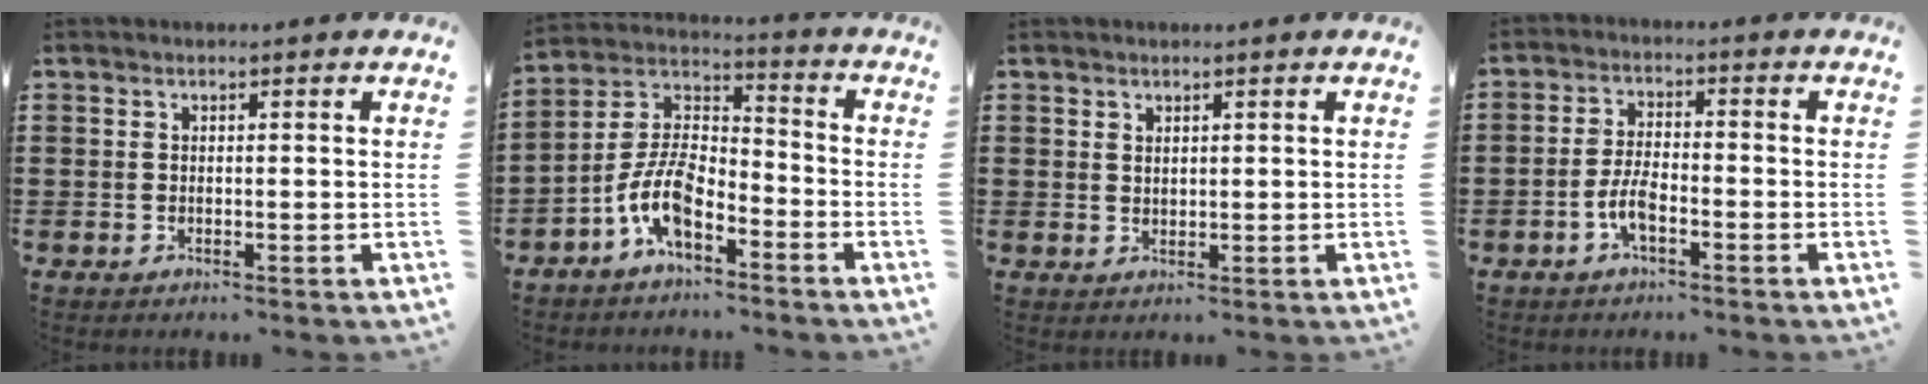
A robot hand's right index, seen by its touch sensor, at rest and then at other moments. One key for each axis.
{"total": 9.1, "fx": -5.1, "fy": 3.9, "fz": 6.5, "tx": -0.160, "ty": -0.007, "tz": -0.103}
{"total": 1.2, "fx": 1.1, "fy": 0.6, "fz": 0.2, "tx": -0.006, "ty": 0.002, "tz": 0.021}
{"total": 4.6, "fx": -2.3, "fy": 1.5, "fz": 3.7, "tx": -0.093, "ty": -0.005, "tz": -0.049}